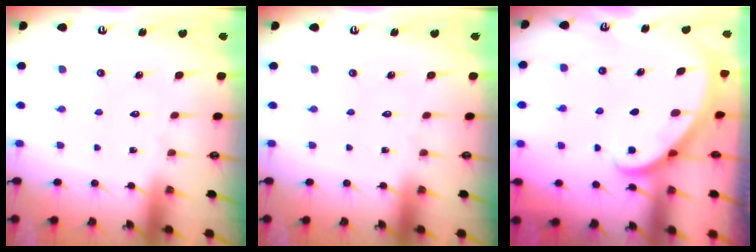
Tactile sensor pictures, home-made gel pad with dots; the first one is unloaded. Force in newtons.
{"total": 0.0}
{"total": 2.9, "press": 2.9, "slide": 0.2}